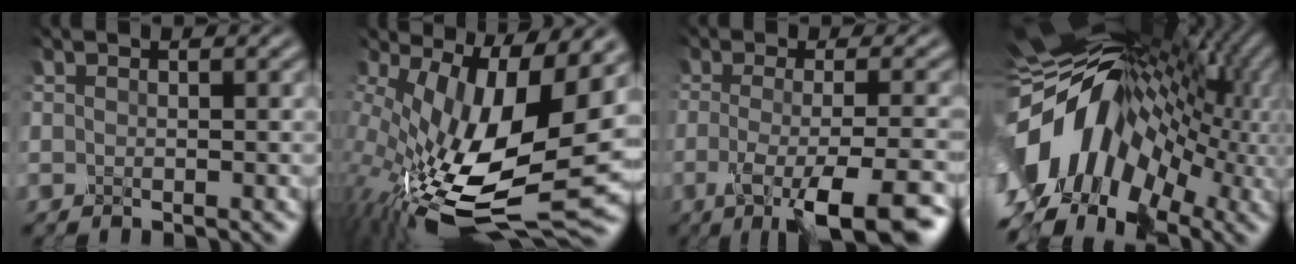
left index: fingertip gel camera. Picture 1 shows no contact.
{"total": 14.0, "force": [0.3, 6.2, 12.6], "torque": [-0.253, -0.028, 0.017]}
{"total": 8.8, "force": [-4.1, 2.4, 7.3], "torque": [-0.113, -0.004, -0.068]}
{"total": 15.0, "force": [-0.5, 10.9, 10.3], "torque": [-0.191, 0.010, -0.023]}